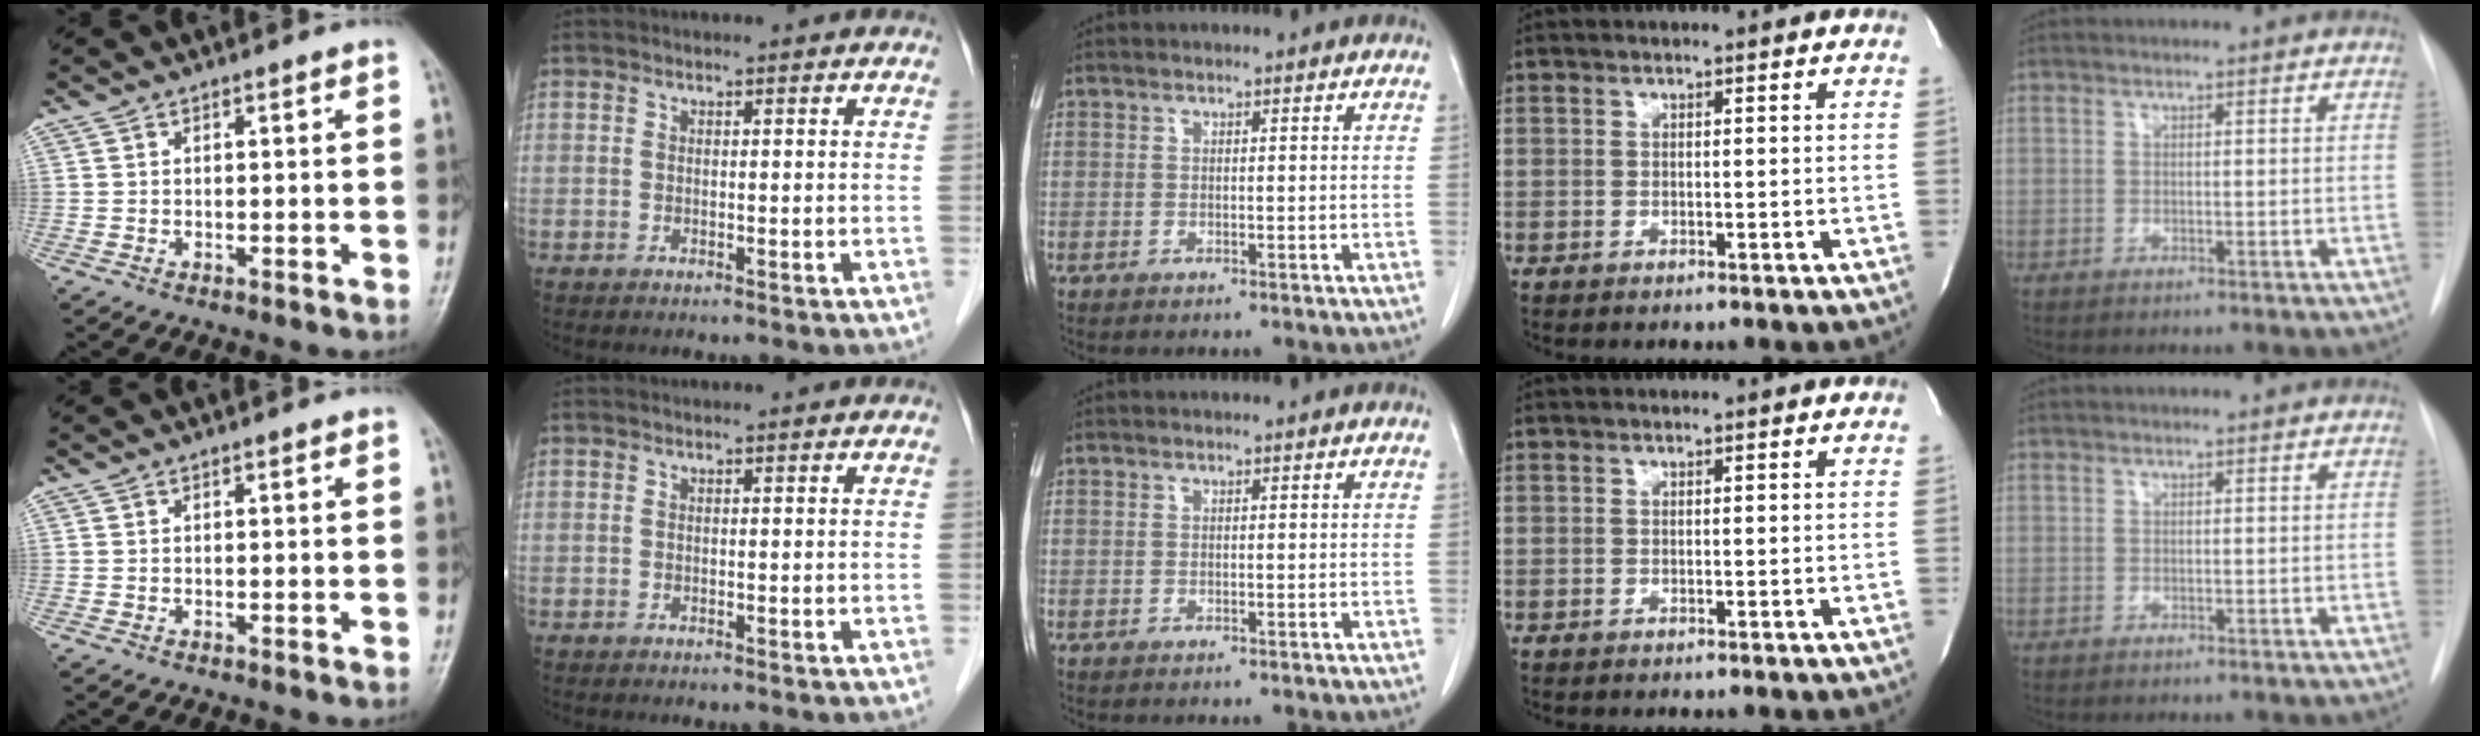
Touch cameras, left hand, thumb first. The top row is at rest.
{}